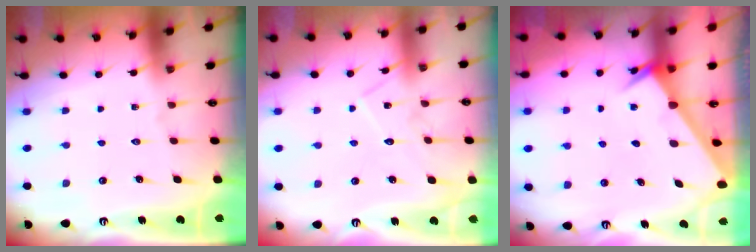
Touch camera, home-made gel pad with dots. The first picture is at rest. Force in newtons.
{"total": 9.2, "press": 9.2, "slide": 0.3}
{"total": 1.9, "press": 1.9, "slide": 0.1}